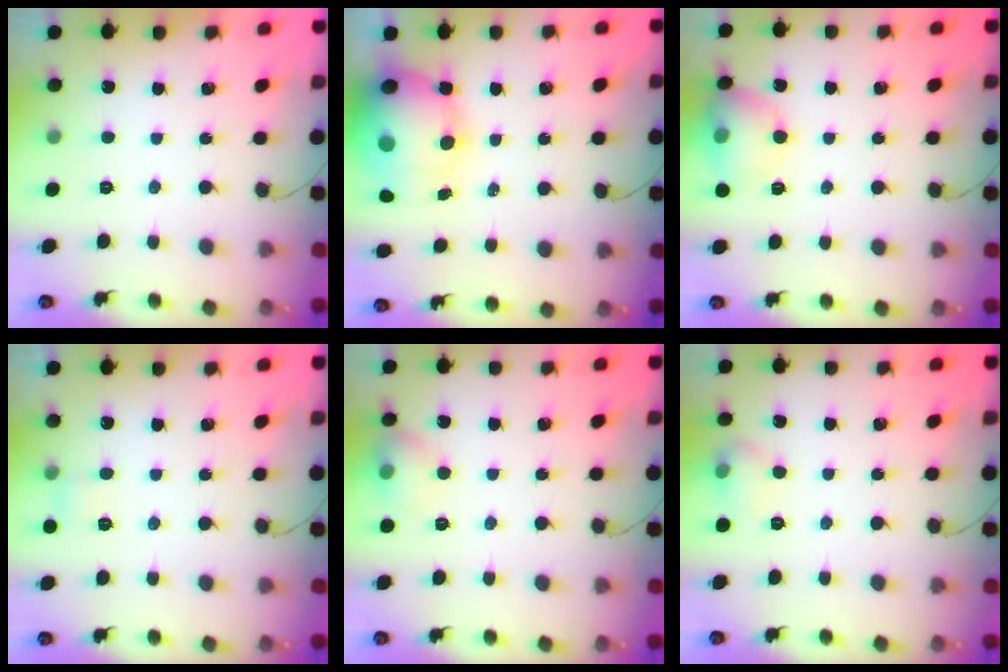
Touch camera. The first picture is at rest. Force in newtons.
{"total": 18.0, "press": 16.0, "slide": 8.2}
{"total": 11.3, "press": 11.1, "slide": 2.3}
{"total": 2.6, "press": 2.4, "slide": 1.0}
{"total": 7.2, "press": 7.0, "slide": 1.8}
{"total": 5.8, "press": 5.6, "slide": 1.6}